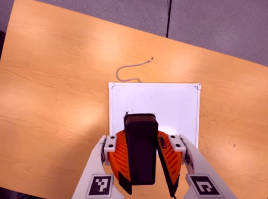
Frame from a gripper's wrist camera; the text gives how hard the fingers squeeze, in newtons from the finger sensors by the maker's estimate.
{"total": 9.4, "left": 9.1, "right": 9.6}